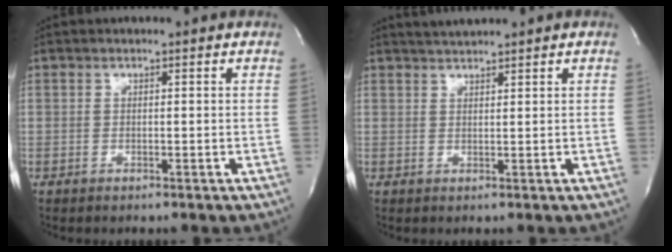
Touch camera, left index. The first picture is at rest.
{"total": 2.1, "force": [2.0, -0.4, 0.4], "torque": [-0.010, 0.008, 0.041]}